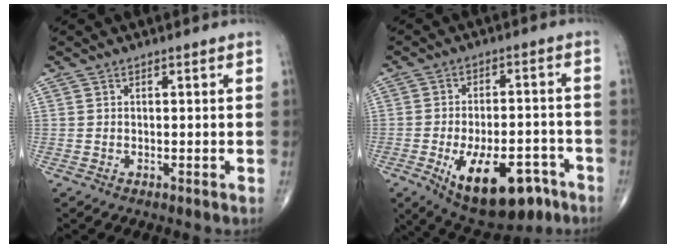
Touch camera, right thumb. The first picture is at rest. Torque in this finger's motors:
{"motor_torque": [0.09, 0.66, 0.27, -0.25, 0.08]}